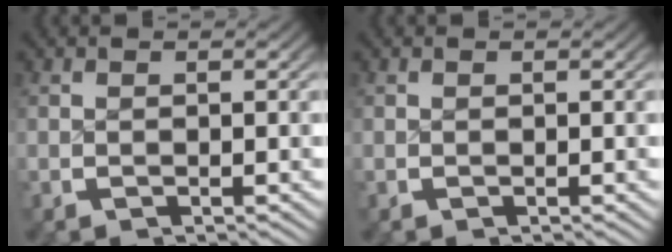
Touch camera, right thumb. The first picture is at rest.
{"total": 0.0}